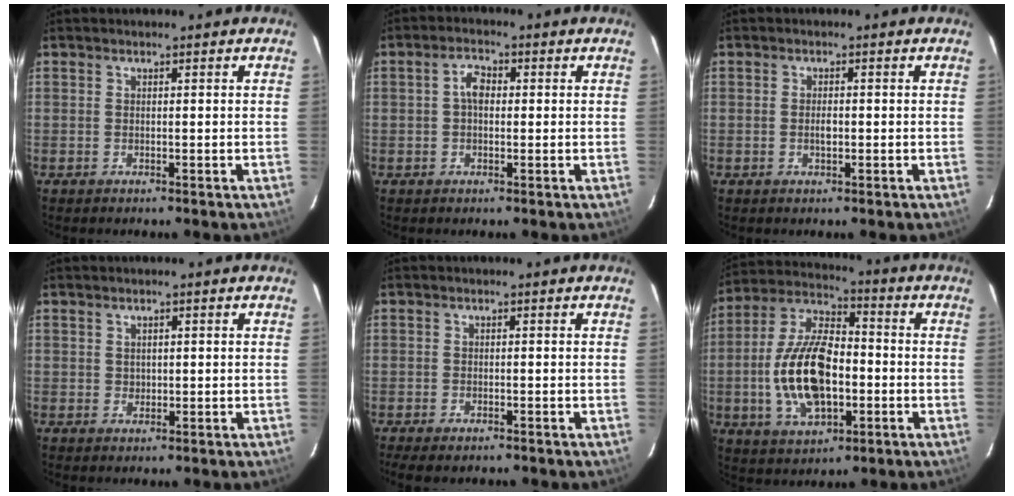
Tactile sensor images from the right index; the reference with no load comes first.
{"total": 3.3, "force": [0.2, 2.1, 2.5], "torque": [-0.047, 0.012, 0.003]}
{"total": 1.9, "force": [-0.3, 1.0, 1.6], "torque": [-0.029, 0.001, -0.005]}
{"total": 1.4, "force": [0.4, 1.2, 0.4], "torque": [-0.003, 0.004, 0.009]}
{"total": 4.2, "force": [-3.3, 1.3, 2.2], "torque": [-0.055, -0.019, -0.055]}
{"total": 17.4, "force": [-3.0, 9.1, 14.5], "torque": [-0.295, 0.009, -0.049]}